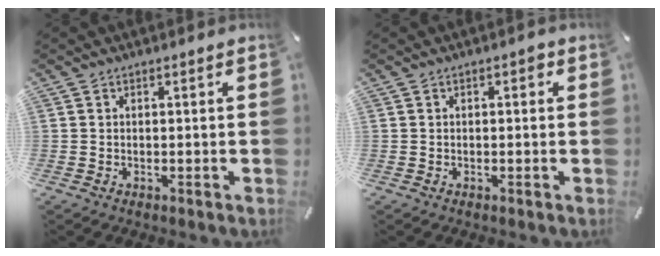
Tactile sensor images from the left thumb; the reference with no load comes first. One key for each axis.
{"total": 1.3, "fx": 0.0, "fy": 0.7, "fz": 1.1, "tx": -0.022, "ty": 0.006, "tz": -0.003}